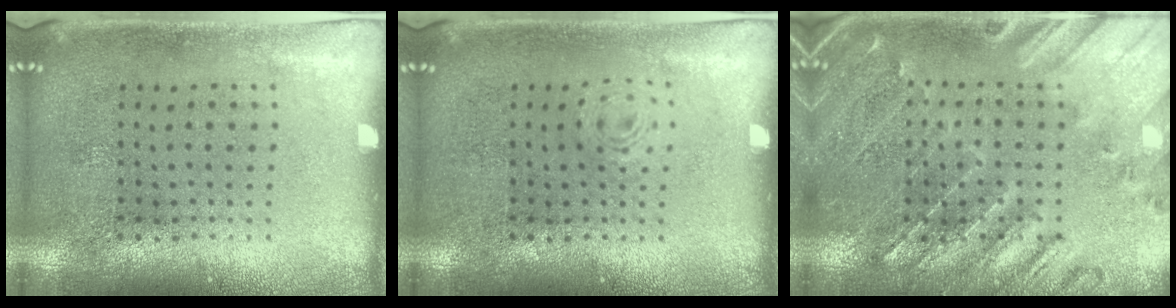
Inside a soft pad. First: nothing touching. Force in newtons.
{"total": 0.8, "press": 0.8, "slide": 0.2}
{"total": 0.8, "press": 0.7, "slide": 0.3}